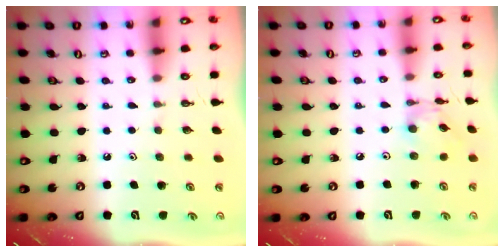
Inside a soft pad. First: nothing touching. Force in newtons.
{"total": 4.4, "press": 4.4, "slide": 0.3}